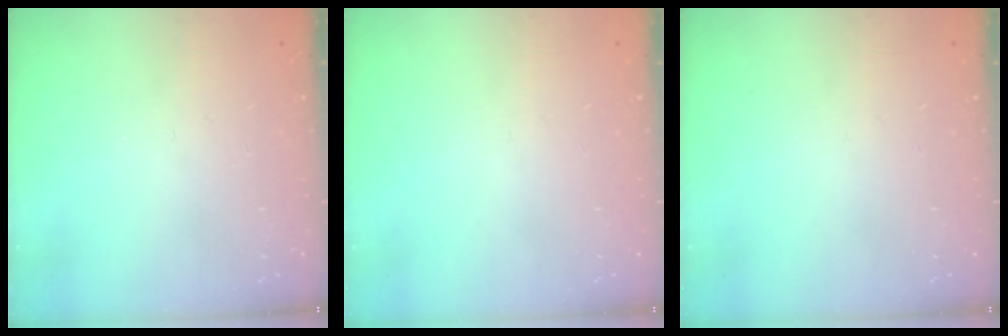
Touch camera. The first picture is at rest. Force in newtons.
{"total": 0.0}
{"total": 0.0}